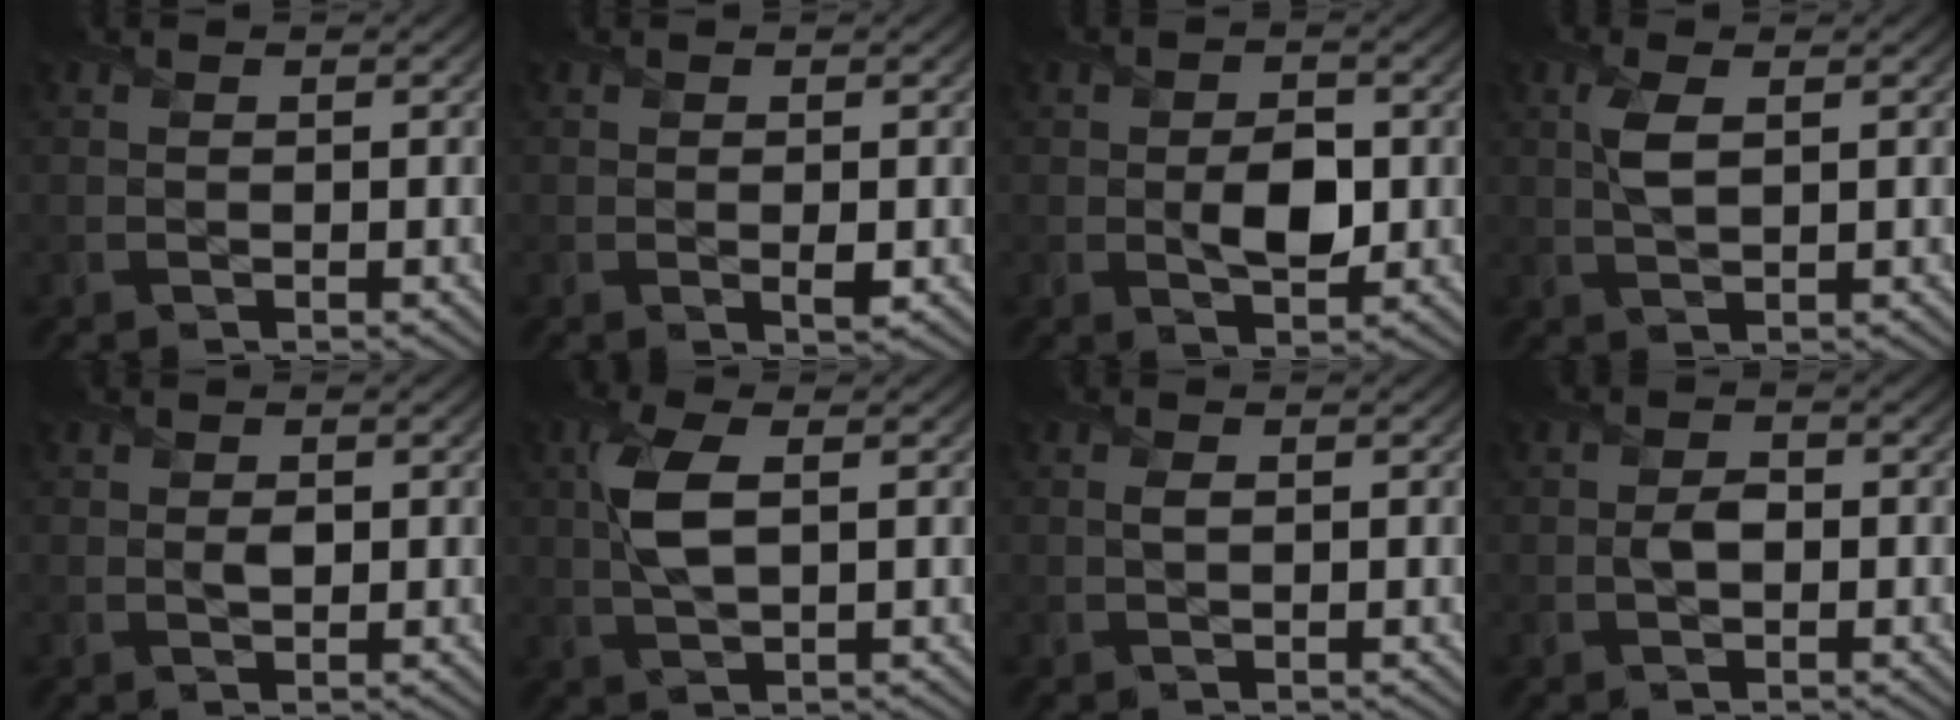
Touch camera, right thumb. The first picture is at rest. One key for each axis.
{"total": 0.8, "fx": 0.0, "fy": 0.3, "fz": 0.8, "tx": -0.011, "ty": -0.006, "tz": -0.001}
{"total": 4.0, "fx": -0.3, "fy": 2.6, "fz": 3.0, "tx": -0.052, "ty": -0.008, "tz": -0.003}
{"total": 2.9, "fx": 0.8, "fy": 1.1, "fz": 2.6, "tx": -0.064, "ty": 0.001, "tz": 0.018}
{"total": 1.0, "fx": 0.2, "fy": 0.8, "fz": 0.6, "tx": -0.009, "ty": -0.006, "tz": 0.006}
{"total": 5.2, "fx": 0.9, "fy": 2.1, "fz": 4.7, "tx": -0.114, "ty": 0.005, "tz": 0.021}
{"total": 0.8, "fx": 0.1, "fy": 0.4, "fz": 0.6, "tx": -0.011, "ty": -0.002, "tz": 0.003}
{"total": 1.6, "fx": -0.3, "fy": 1.2, "fz": 1.1, "tx": -0.019, "ty": -0.002, "tz": -0.005}